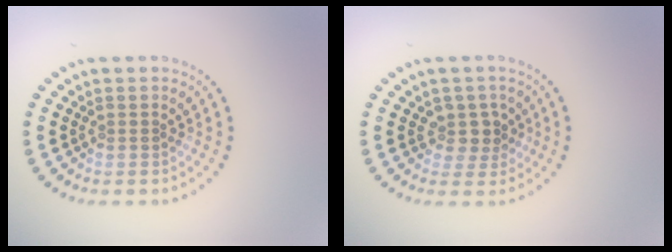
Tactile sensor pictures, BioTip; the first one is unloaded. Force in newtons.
{"total": 2.3, "press": 1.8, "slide": 1.4}